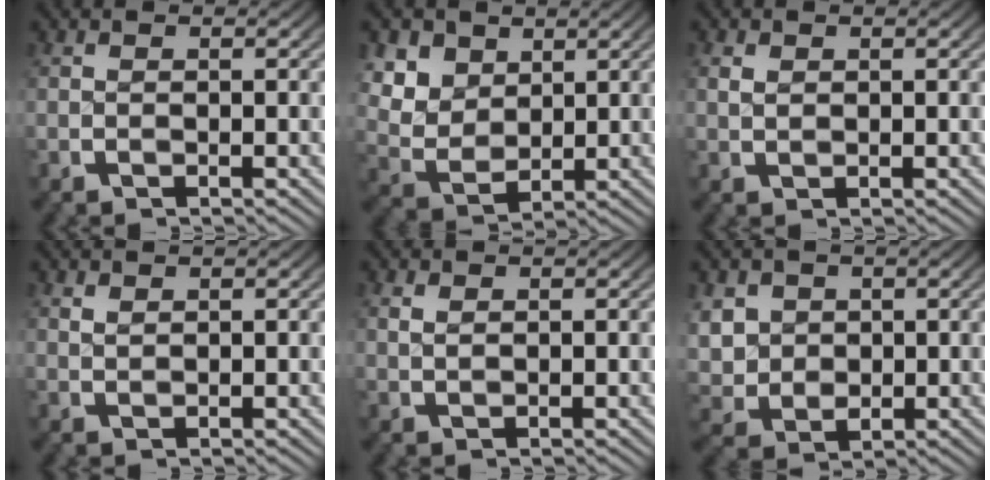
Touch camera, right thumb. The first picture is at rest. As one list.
[{"total": 8.1, "force": [1.1, 6.6, 4.6], "torque": [-0.120, -0.029, 0.031]}, {"total": 1.1, "force": [0.5, 0.8, 0.5], "torque": [-0.005, 0.002, 0.011]}, {"total": 0.8, "force": [0.7, 0.1, 0.2], "torque": [0.000, 0.005, 0.017]}, {"total": 0.7, "force": [0.5, 0.3, 0.4], "torque": [-0.003, 0.005, 0.012]}, {"total": 6.1, "force": [0.3, 5.3, 3.2], "torque": [-0.093, -0.036, 0.026]}]